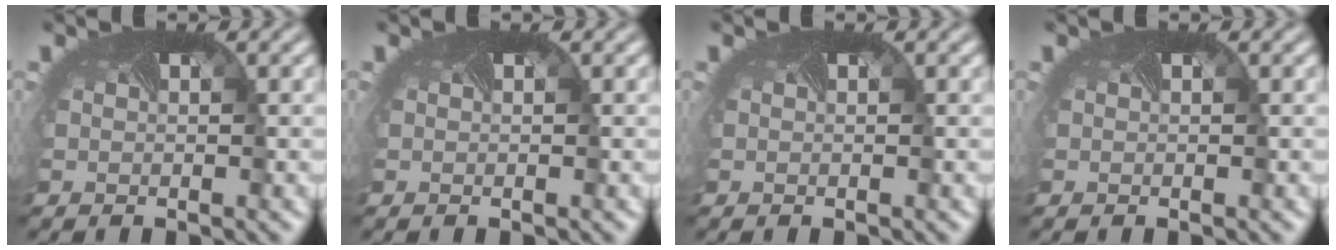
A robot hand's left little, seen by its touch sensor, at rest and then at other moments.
{"total": 0.0}
{"total": 0.0}
{"total": 0.0}